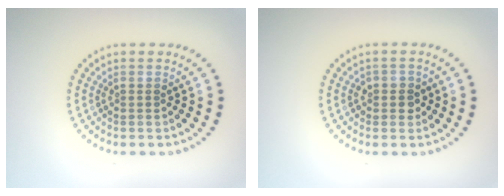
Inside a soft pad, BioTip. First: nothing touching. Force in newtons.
{"total": 1.6, "press": 1.4, "slide": 0.7}